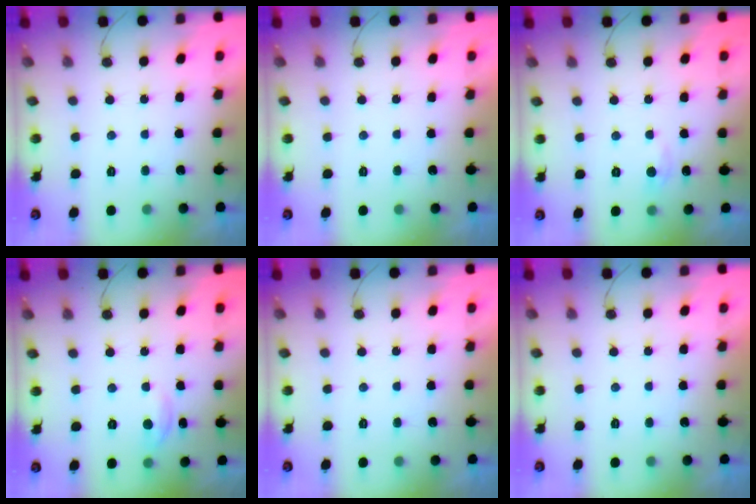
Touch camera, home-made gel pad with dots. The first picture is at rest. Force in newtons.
{"total": 0.0}
{"total": 3.8, "press": 3.7, "slide": 0.6}
{"total": 2.9, "press": 2.9, "slide": 0.3}
{"total": 0.0}
{"total": 0.0}